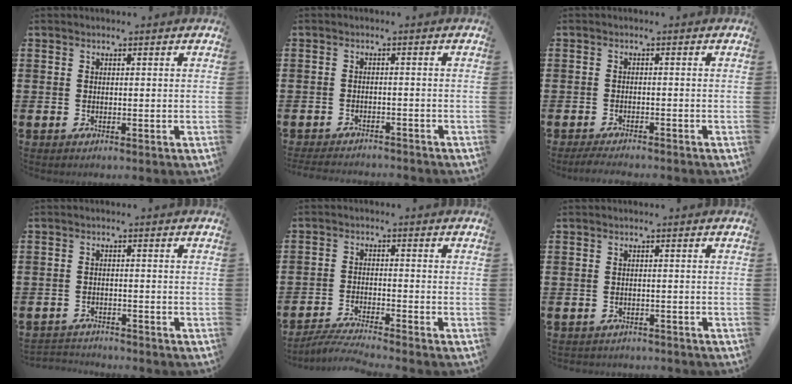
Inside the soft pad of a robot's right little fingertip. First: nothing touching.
{"total": 1.9, "force": [-1.9, 0.1, 0.1], "torque": [-0.006, 0.002, -0.040]}
{"total": 1.6, "force": [-1.5, 0.1, 0.6], "torque": [-0.010, 0.004, -0.030]}
{"total": 2.1, "force": [-2.0, 0.1, -0.3], "torque": [-0.002, 0.002, -0.046]}
{"total": 3.4, "force": [-3.3, -0.3, 1.0], "torque": [-0.016, -0.004, -0.064]}
{"total": 1.0, "force": [-1.0, 0.1, -0.1], "torque": [-0.003, 0.002, -0.021]}